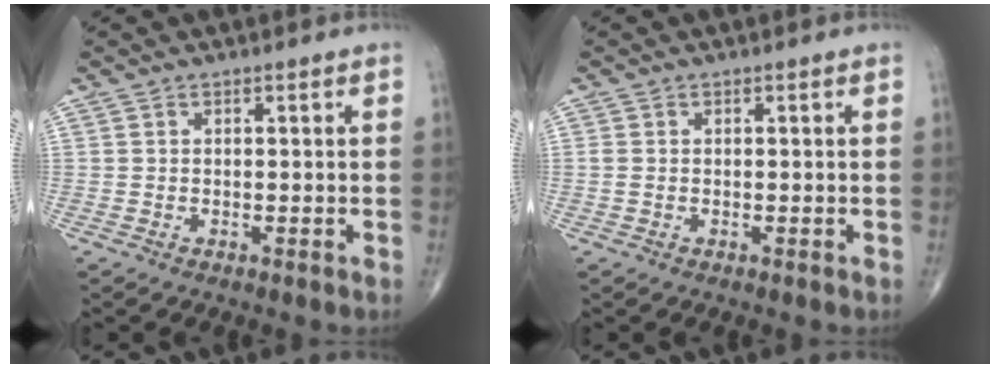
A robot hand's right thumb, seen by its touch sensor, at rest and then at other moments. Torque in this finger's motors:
{"motor_torque": [-0.04, -0.05, 0.26, 0.08, -0.04]}